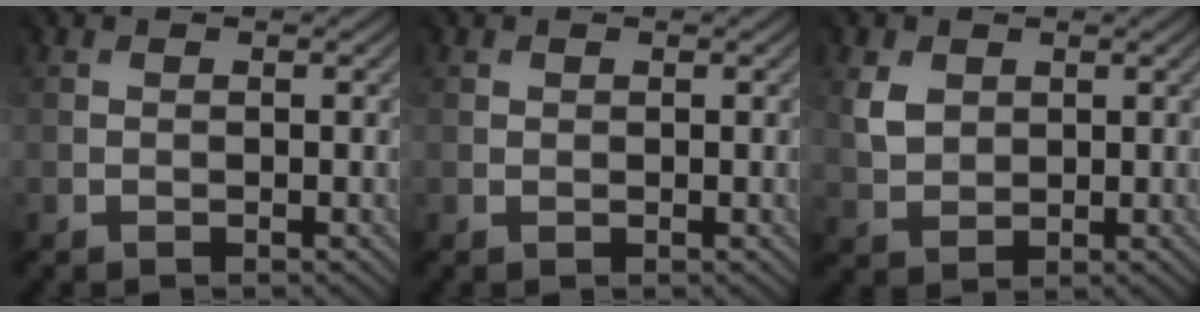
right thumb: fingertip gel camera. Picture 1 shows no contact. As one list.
[{"total": 0.8, "force": [0.6, 0.3, -0.3], "torque": [0.006, -0.002, 0.012]}, {"total": 2.4, "force": [1.3, 2.0, 0.2], "torque": [-0.024, -0.002, 0.028]}]